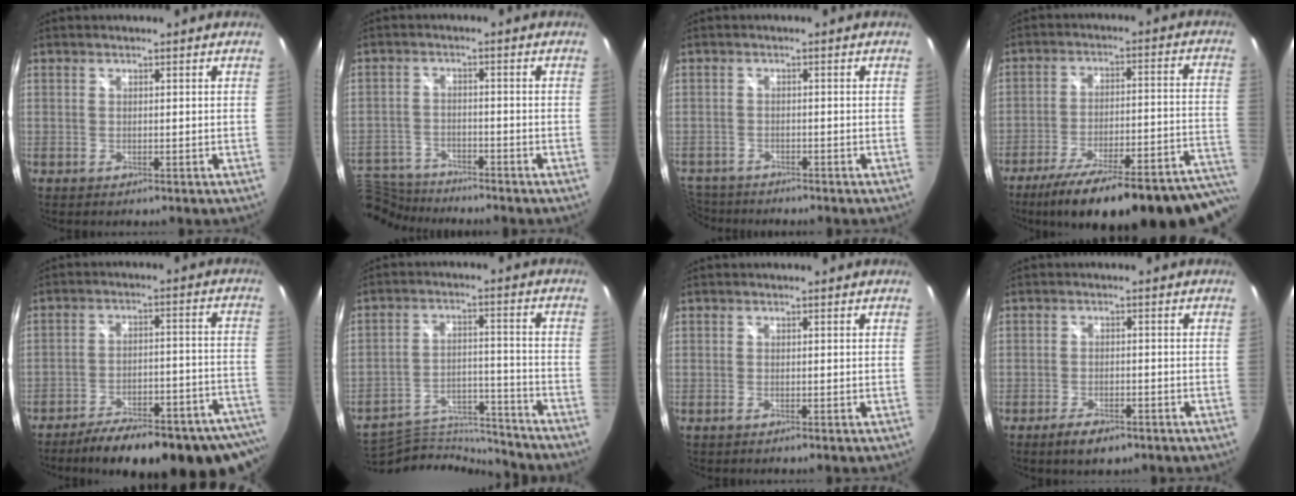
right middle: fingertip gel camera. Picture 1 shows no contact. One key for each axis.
{"total": 12.2, "fx": -10.9, "fy": 4.1, "fz": 3.8, "tx": -0.116, "ty": -0.009, "tz": -0.195}
{"total": 6.5, "fx": -5.6, "fy": 3.1, "fz": 1.2, "tx": -0.056, "ty": -0.004, "tz": -0.106}
{"total": 31.4, "fx": -26.3, "fy": 4.2, "fz": 16.6, "tx": -0.210, "ty": -0.048, "tz": -0.363}
{"total": 26.0, "fx": -21.9, "fy": 6.1, "fz": 12.7, "tx": -0.170, "ty": -0.016, "tz": -0.278}
{"total": 20.0, "fx": -19.0, "fy": 3.1, "fz": 5.4, "tx": -0.107, "ty": 0.005, "tz": -0.284}
{"total": 0.0}
{"total": 5.0, "fx": -3.4, "fy": 1.9, "fz": 3.1, "tx": -0.070, "ty": -0.008, "tz": -0.055}